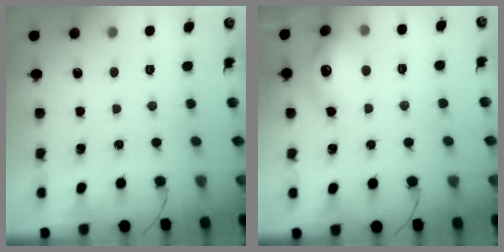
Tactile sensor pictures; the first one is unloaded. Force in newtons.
{"total": 13.7, "press": 13.6, "slide": 1.0}